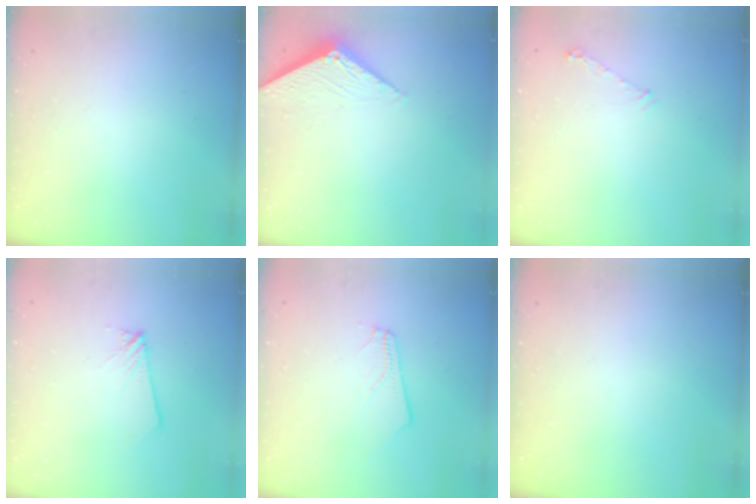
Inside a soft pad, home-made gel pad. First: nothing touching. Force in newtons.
{"total": 3.1, "press": 3.1, "slide": 0.4}
{"total": 4.9, "press": 4.9, "slide": 0.5}
{"total": 1.7, "press": 1.7, "slide": 0.1}
{"total": 4.9, "press": 4.9, "slide": 0.7}
{"total": 0.0}